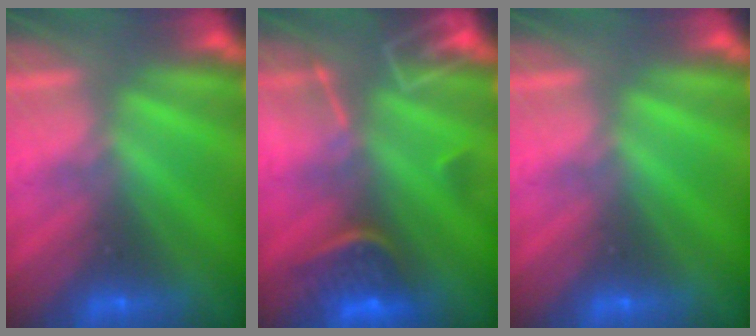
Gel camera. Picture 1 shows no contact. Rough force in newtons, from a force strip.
{"total": 8.7}
{"total": 0.0}